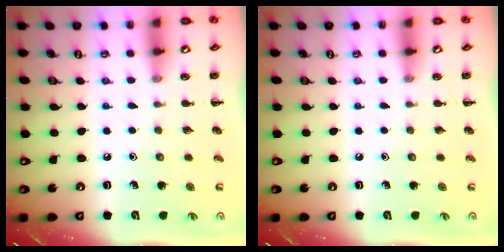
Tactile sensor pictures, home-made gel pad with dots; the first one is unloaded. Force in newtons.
{"total": 0.0}